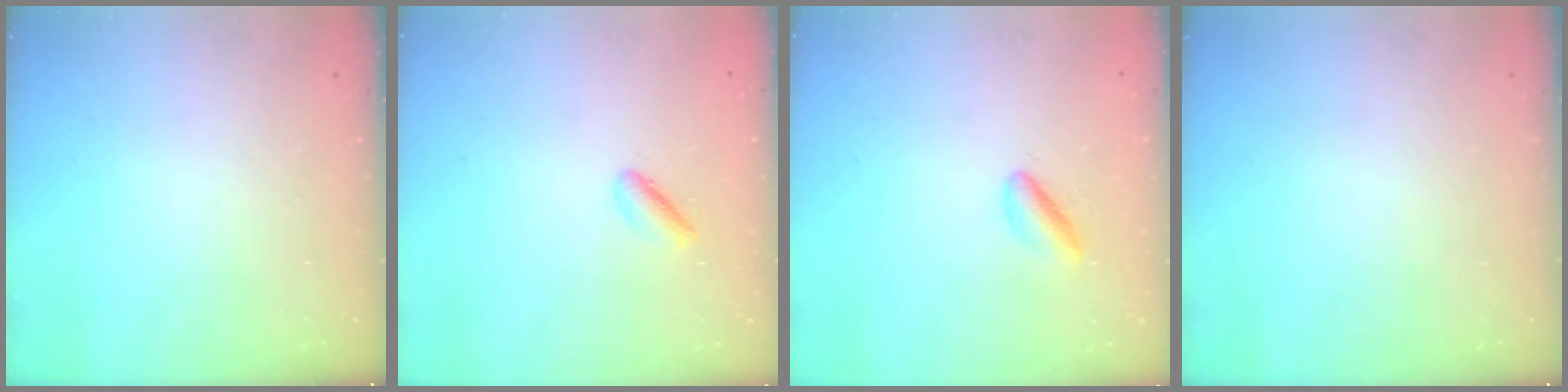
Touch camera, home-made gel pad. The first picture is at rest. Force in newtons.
{"total": 1.7, "press": 1.6, "slide": 0.5}
{"total": 2.9, "press": 2.9, "slide": 0.4}
{"total": 0.0}